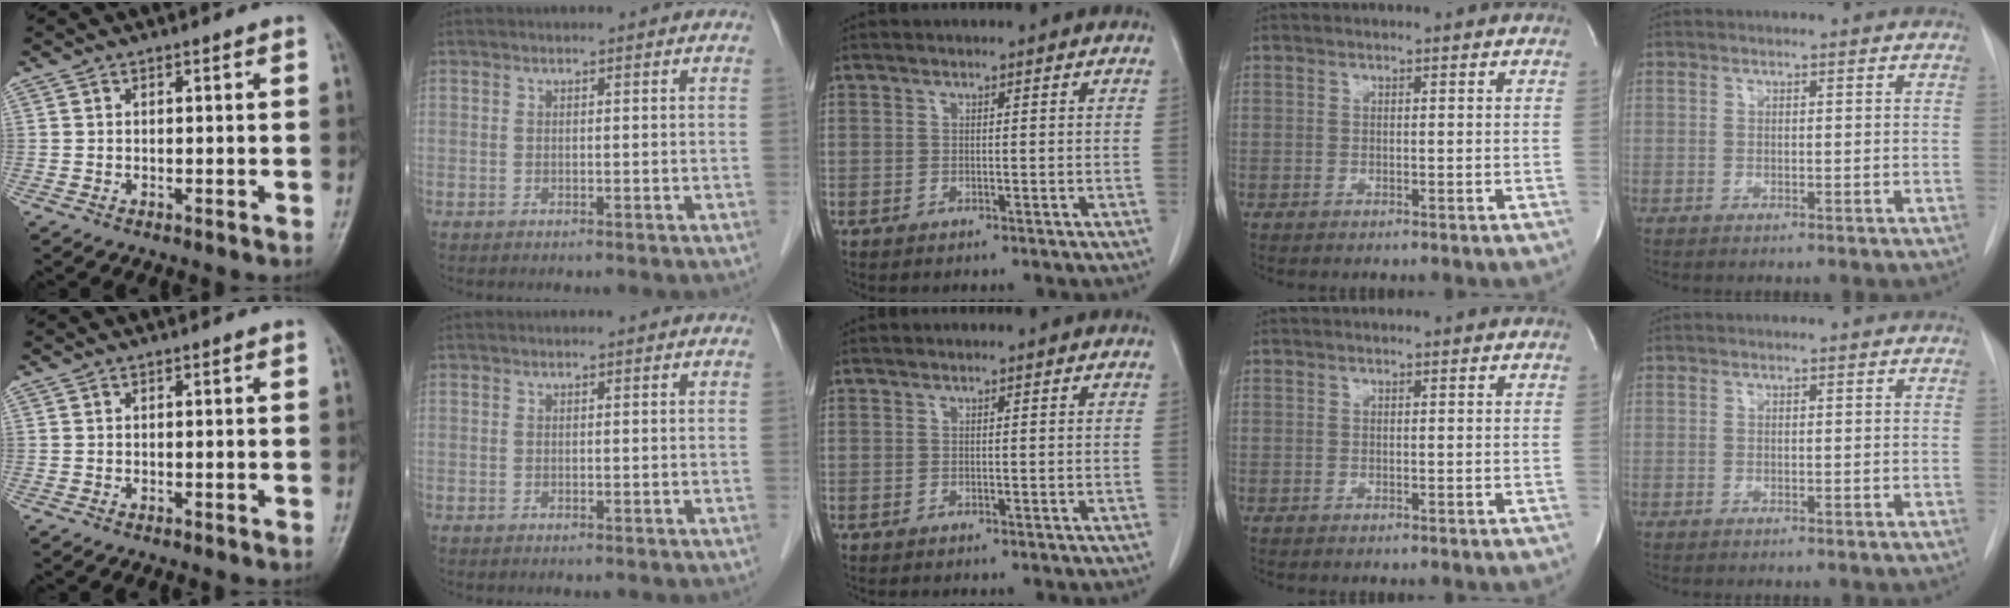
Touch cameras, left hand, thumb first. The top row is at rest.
{}